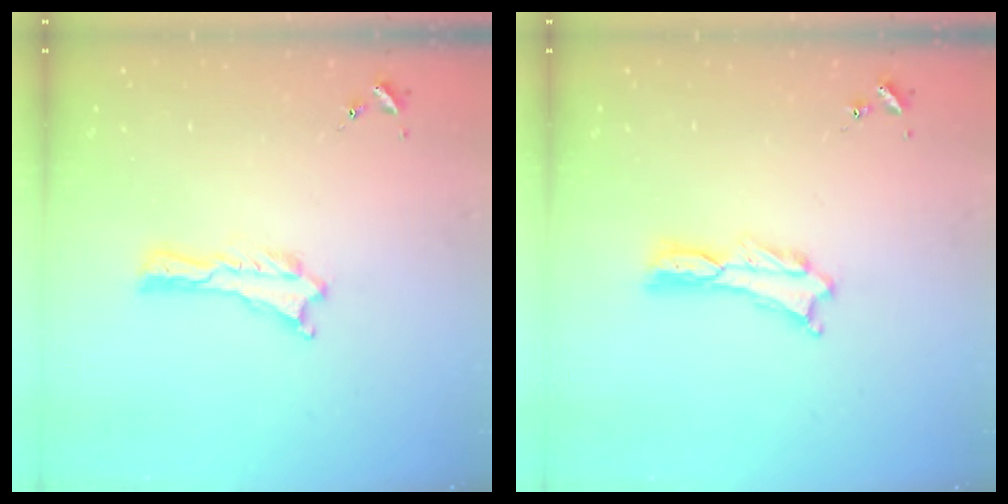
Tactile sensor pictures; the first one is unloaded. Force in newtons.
{"total": 0.0}